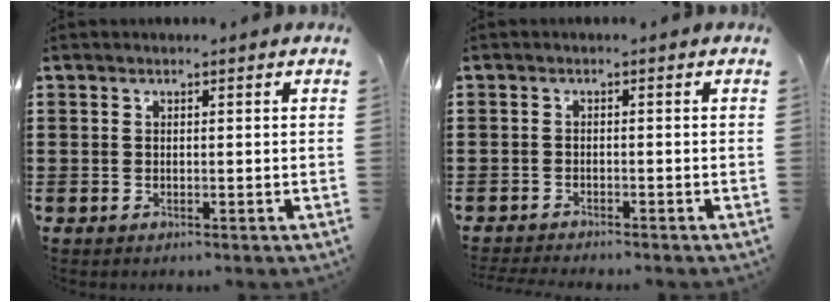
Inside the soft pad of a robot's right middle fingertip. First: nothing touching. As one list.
[{"total": 1.4, "force": [-1.4, 0.0, 0.1], "torque": [-0.005, 0.000, -0.030]}]